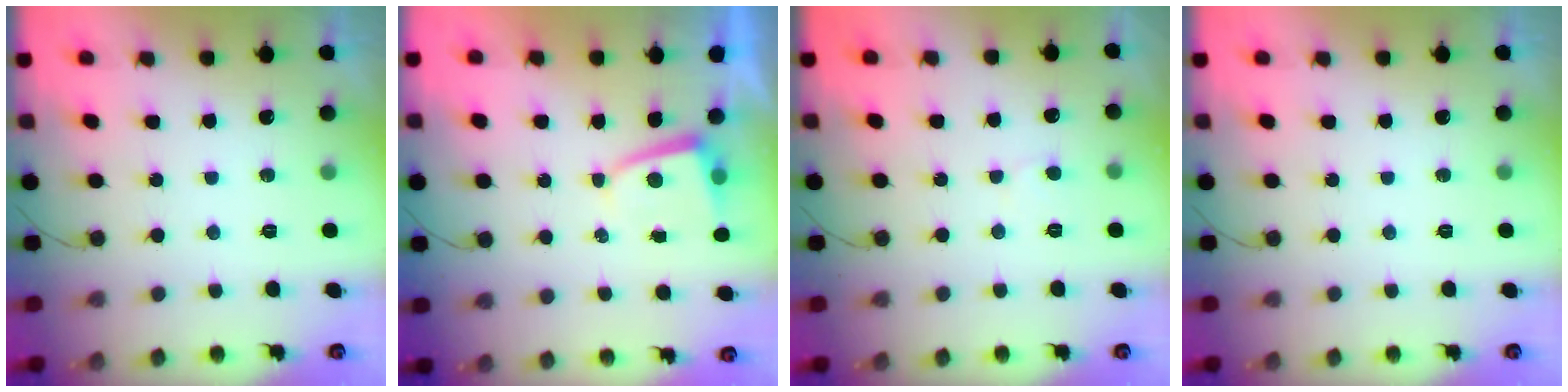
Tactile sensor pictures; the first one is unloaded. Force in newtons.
{"total": 1.8, "press": 1.8, "slide": 0.3}
{"total": 3.8, "press": 3.8, "slide": 0.4}
{"total": 0.0}